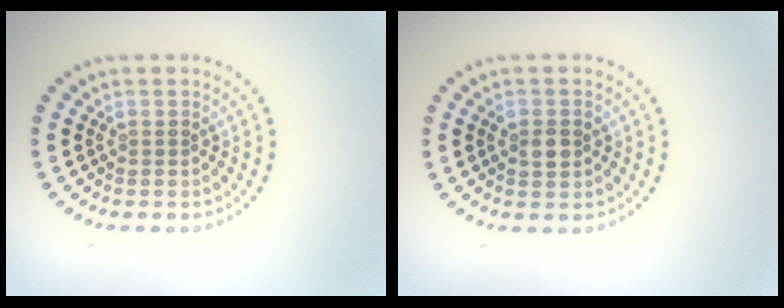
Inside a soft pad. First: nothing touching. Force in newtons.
{"total": 2.0, "press": 2.0, "slide": 0.2}